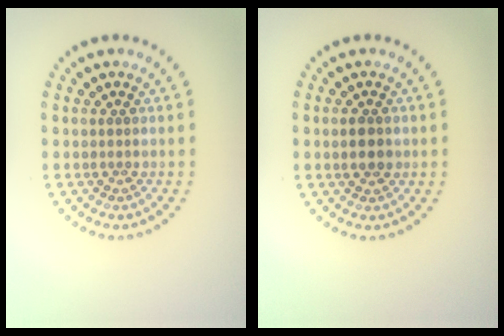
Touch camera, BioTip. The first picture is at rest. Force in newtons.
{"total": 1.8, "press": 1.8, "slide": 0.1}